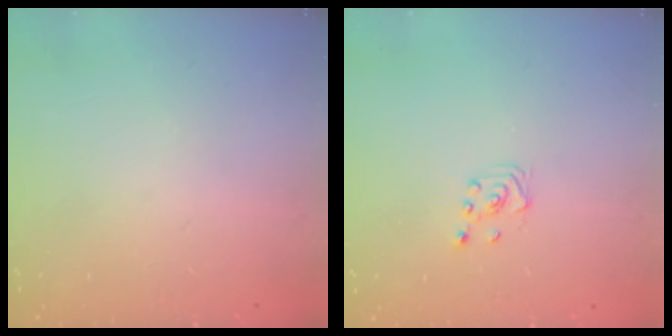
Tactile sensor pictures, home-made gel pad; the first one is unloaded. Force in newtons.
{"total": 2.3, "press": 2.2, "slide": 0.8}